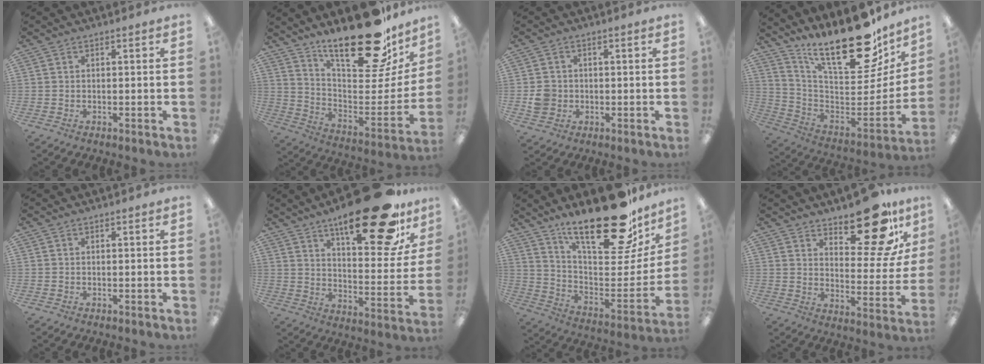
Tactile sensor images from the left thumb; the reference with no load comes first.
{"total": 26.3, "force": [20.5, 8.1, 14.5], "torque": [-0.193, -0.150, 0.340]}
{"total": 4.2, "force": [-0.4, 4.0, 1.2], "torque": [-0.016, 0.006, -0.007]}
{"total": 24.6, "force": [17.6, 9.1, 14.6], "torque": [-0.195, -0.137, 0.298]}
{"total": 0.0}
{"total": 25.8, "force": [17.2, 8.2, 17.5], "torque": [-0.244, -0.106, 0.272]}
{"total": 27.4, "force": [20.5, 8.9, 15.8], "torque": [-0.224, -0.142, 0.343]}
{"total": 18.0, "force": [13.5, 6.6, 10.0], "torque": [-0.119, -0.099, 0.220]}